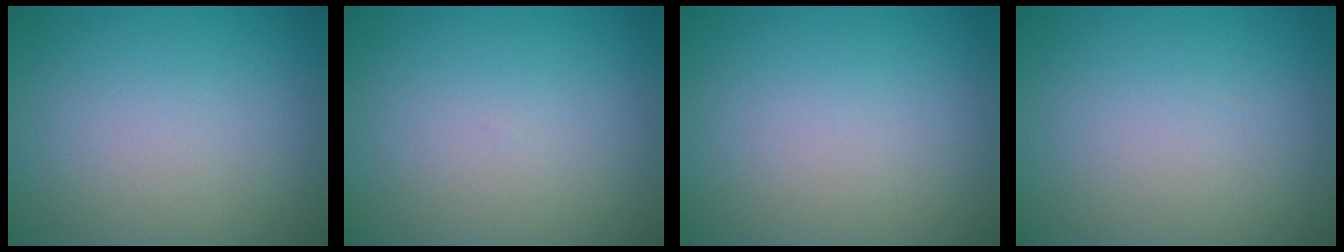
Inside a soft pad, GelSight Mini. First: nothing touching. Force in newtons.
{"total": 0.0}
{"total": 0.0}
{"total": 0.0}